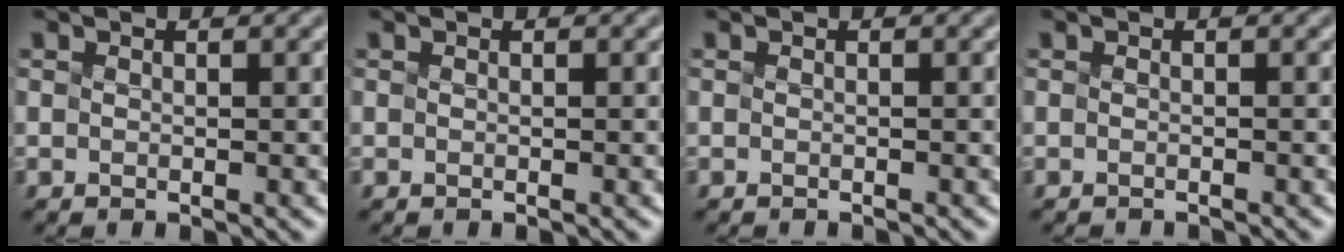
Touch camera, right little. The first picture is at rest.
{"total": 0.0}
{"total": 0.8, "force": [-0.8, 0.1, 0.2], "torque": [0.002, -0.002, -0.013]}
{"total": 1.2, "force": [-1.2, 0.1, 0.2], "torque": [0.004, -0.005, -0.018]}